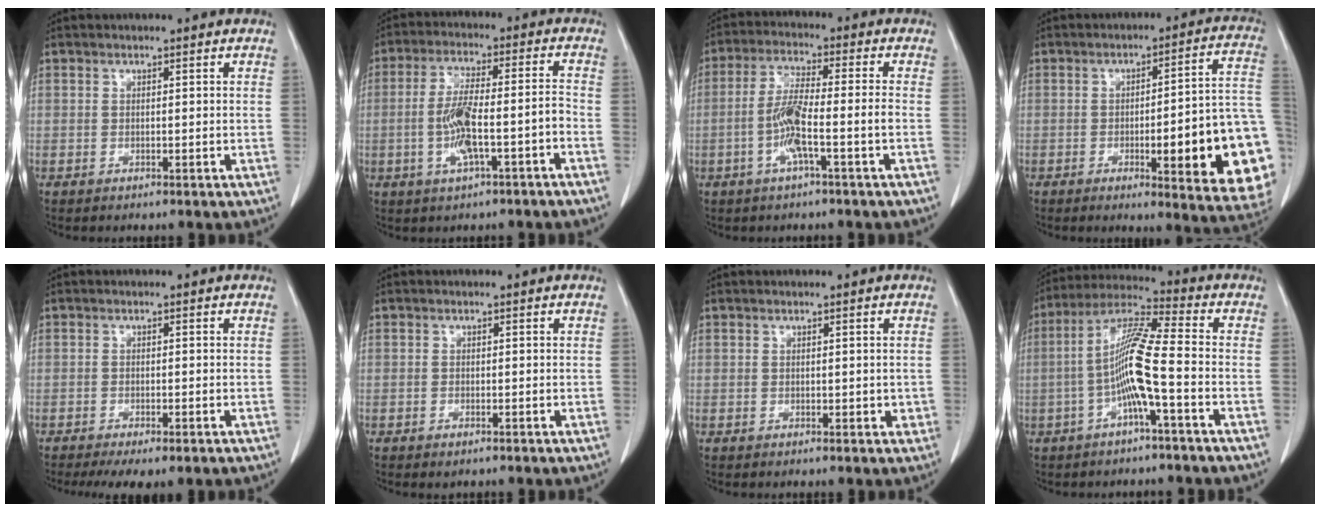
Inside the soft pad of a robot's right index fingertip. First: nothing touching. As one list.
[{"total": 9.2, "force": [-3.1, 1.4, 8.6], "torque": [-0.166, 0.017, -0.053]}, {"total": 7.3, "force": [-2.4, -0.1, 6.9], "torque": [-0.142, 0.008, -0.048]}, {"total": 20.6, "force": [-4.6, 2.8, 19.9], "torque": [-0.157, 0.018, -0.046]}, {"total": 5.3, "force": [-3.7, 1.6, 3.5], "torque": [-0.054, -0.013, -0.055]}, {"total": 0.8, "force": [-0.6, 0.3, 0.5], "torque": [-0.013, -0.002, -0.004]}, {"total": 1.6, "force": [0.0, 1.0, 1.2], "torque": [-0.013, 0.000, 0.002]}, {"total": 10.1, "force": [-2.5, 0.0, 9.7], "torque": [-0.195, 0.017, -0.055]}]